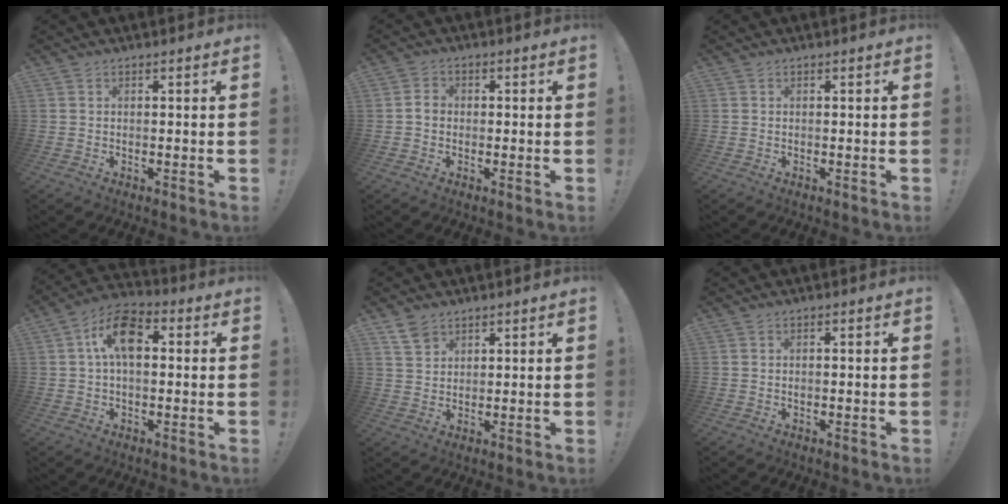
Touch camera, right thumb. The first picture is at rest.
{"total": 2.9, "force": [-0.3, 2.5, 1.3], "torque": [-0.017, 0.009, -0.006]}
{"total": 0.0}
{"total": 11.3, "force": [2.2, 6.7, 8.8], "torque": [-0.143, 0.016, 0.043]}
{"total": 4.9, "force": [3.5, 3.1, 1.5], "torque": [-0.018, -0.018, 0.066]}
{"total": 0.0}